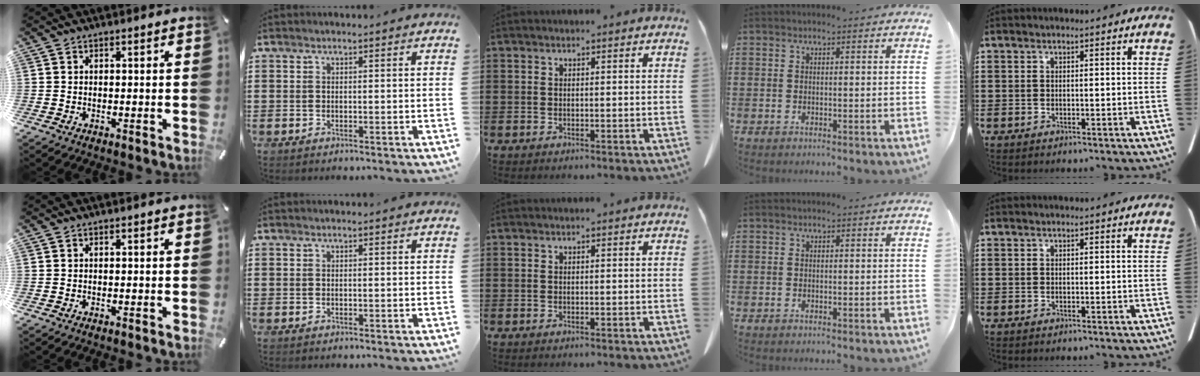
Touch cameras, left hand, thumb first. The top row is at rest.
{}